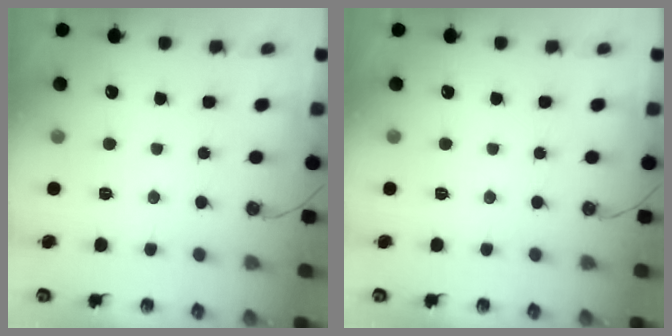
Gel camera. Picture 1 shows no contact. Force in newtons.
{"total": 0.0}